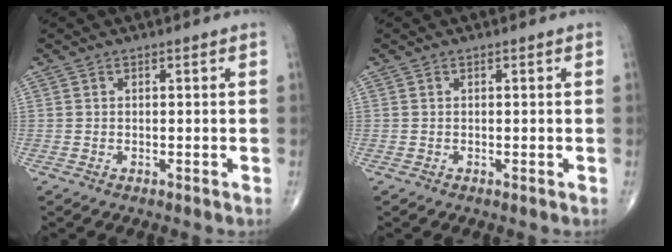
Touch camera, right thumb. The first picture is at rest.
{"total": 0.0}